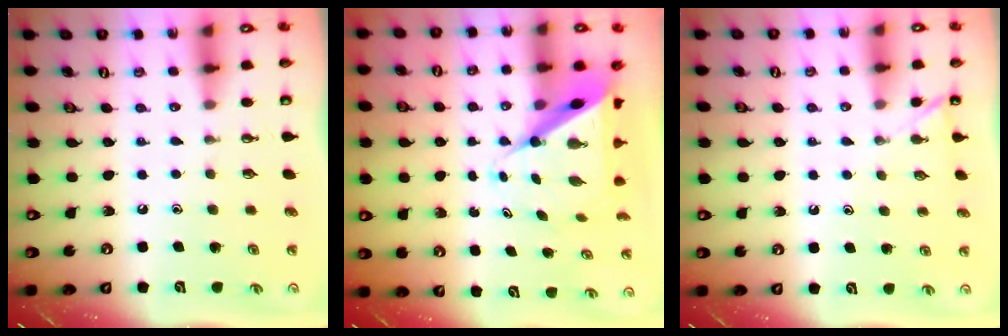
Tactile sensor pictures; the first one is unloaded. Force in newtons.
{"total": 9.8, "press": 9.8, "slide": 0.8}
{"total": 2.1, "press": 2.1, "slide": 0.3}